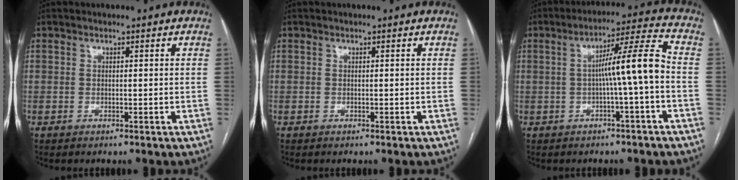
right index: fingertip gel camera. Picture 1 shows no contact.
{"total": 0.0}
{"total": 8.7, "force": [-0.9, -0.8, 8.6], "torque": [-0.137, 0.022, -0.013]}